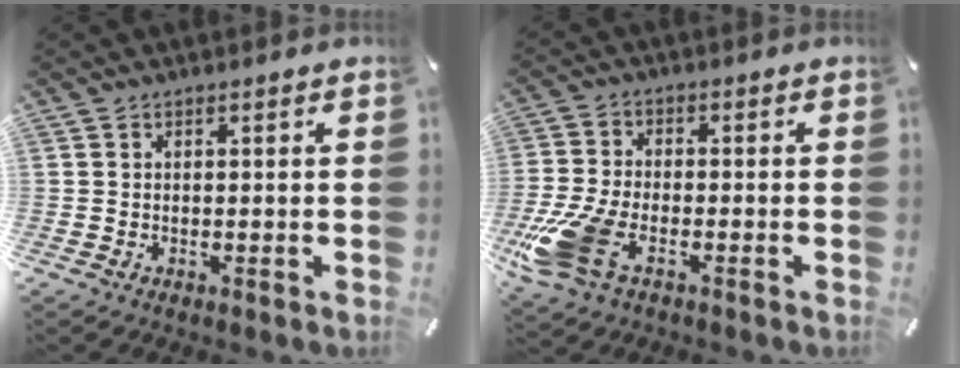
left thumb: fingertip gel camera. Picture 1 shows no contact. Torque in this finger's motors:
{"motor_torque": [0.07, 1.25, 1.10, 0.29, 0.28]}